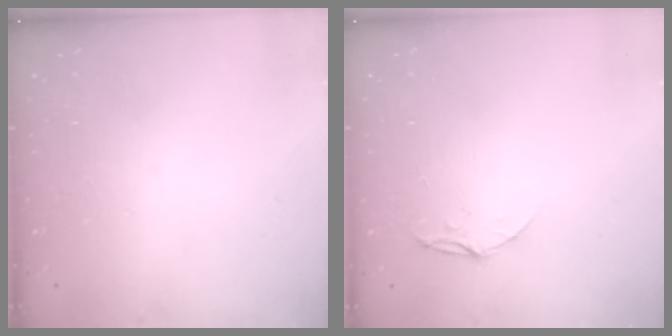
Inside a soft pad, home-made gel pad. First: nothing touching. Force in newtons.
{"total": 4.4, "press": 4.4, "slide": 0.4}